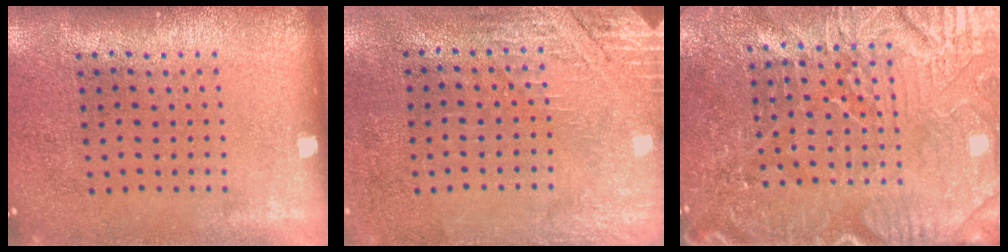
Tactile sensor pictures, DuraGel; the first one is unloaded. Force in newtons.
{"total": 2.8, "press": 2.5, "slide": 1.4}
{"total": 5.0, "press": 4.6, "slide": 1.9}